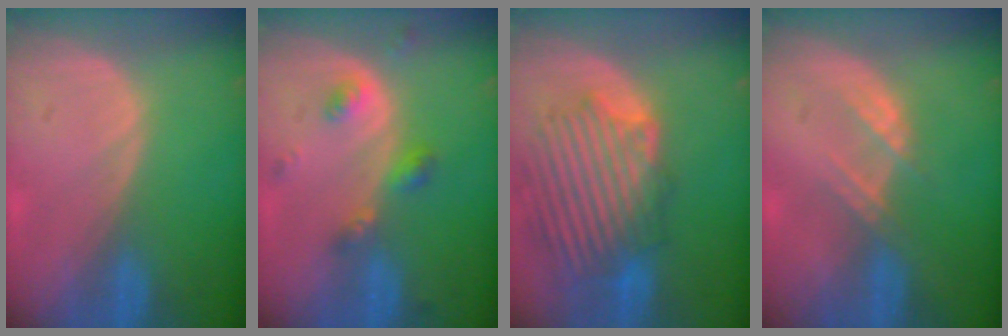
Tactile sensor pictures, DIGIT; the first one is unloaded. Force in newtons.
{"total": 4.7, "press": 4.2, "slide": 2.1}
{"total": 10.3, "press": 10.0, "slide": 2.3}
{"total": 2.7, "press": 2.7, "slide": 0.3}